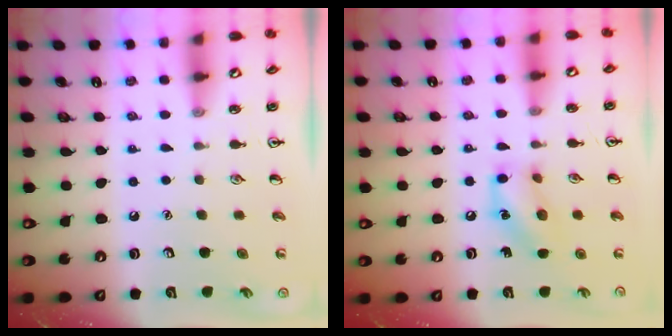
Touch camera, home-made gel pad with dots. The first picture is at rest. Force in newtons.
{"total": 10.8, "press": 10.7, "slide": 1.5}